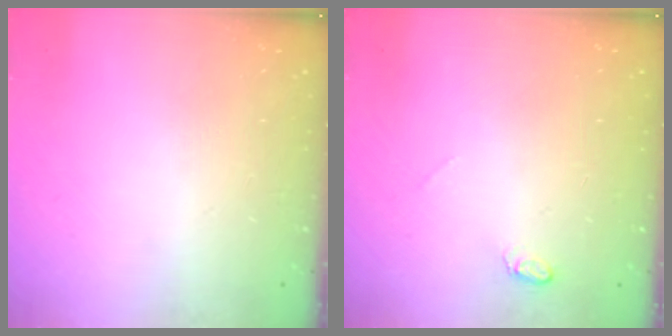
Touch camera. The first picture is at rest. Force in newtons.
{"total": 3.8, "press": 3.8, "slide": 0.5}